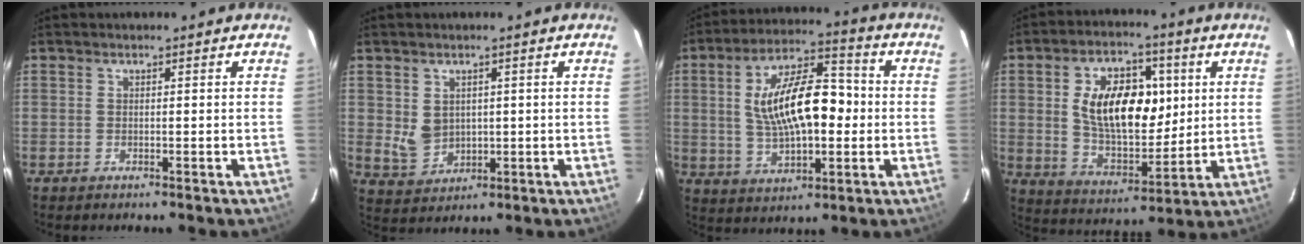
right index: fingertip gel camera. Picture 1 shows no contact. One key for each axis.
{"total": 5.1, "fx": 1.0, "fy": 4.3, "fz": 2.5, "tx": -0.047, "ty": -0.001, "tz": 0.038}
{"total": 15.9, "fx": 0.4, "fy": 7.1, "fz": 14.3, "tx": -0.260, "ty": 0.017, "tz": 0.010}
{"total": 16.5, "fx": 3.2, "fy": 9.4, "fz": 13.1, "tx": -0.229, "ty": 0.016, "tz": 0.064}